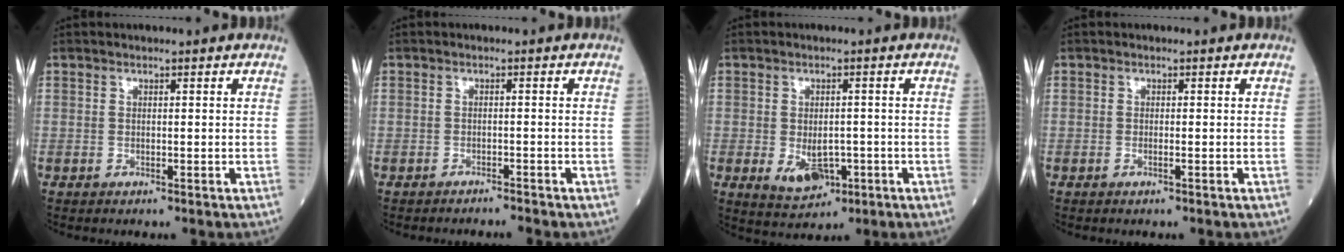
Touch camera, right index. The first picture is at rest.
{"total": 1.6, "force": [-1.6, -0.3, 0.0], "torque": [0.001, -0.003, -0.021]}
{"total": 5.6, "force": [-1.7, 3.3, 4.2], "torque": [-0.071, -0.006, -0.015]}
{"total": 0.7, "force": [-0.2, -0.1, 0.6], "torque": [-0.014, -0.001, -0.004]}